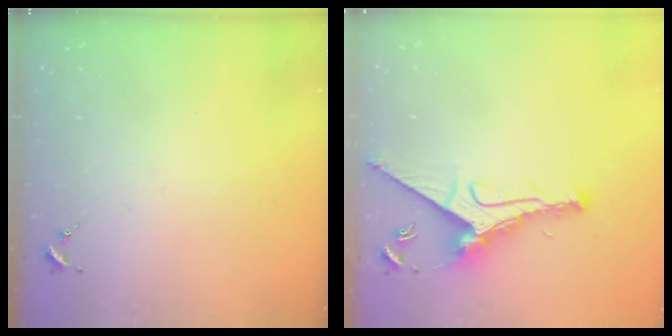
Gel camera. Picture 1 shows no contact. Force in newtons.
{"total": 11.3, "press": 11.3, "slide": 1.3}